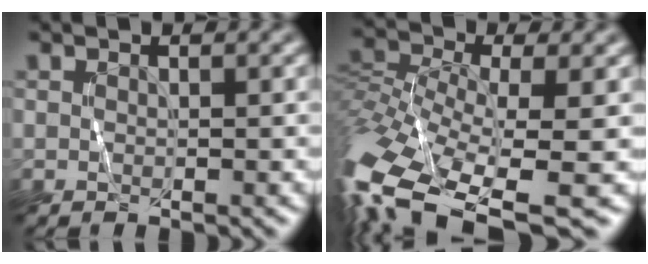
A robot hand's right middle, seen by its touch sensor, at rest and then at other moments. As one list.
[{"total": 13.6, "force": [-7.2, 5.9, 9.9], "torque": [-0.253, -0.016, -0.111]}]